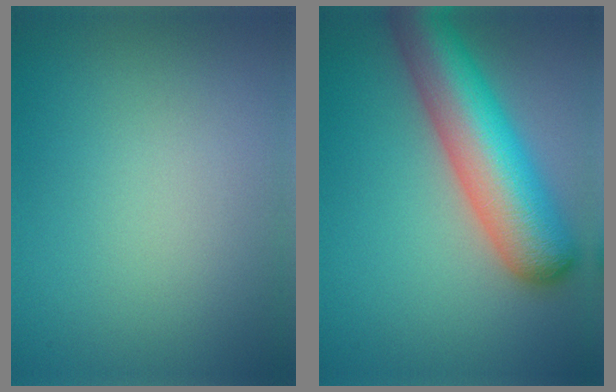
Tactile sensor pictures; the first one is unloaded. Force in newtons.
{"total": 9.5, "press": 9.4, "slide": 0.3}